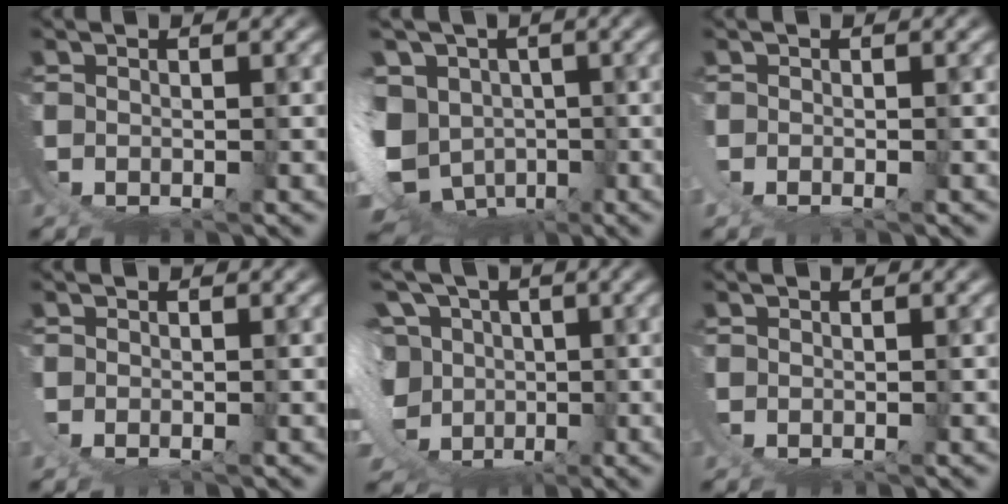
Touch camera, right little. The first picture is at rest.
{"total": 12.6, "force": [-2.5, 10.8, 5.9], "torque": [-0.159, -0.061, -0.029]}
{"total": 0.7, "force": [-0.3, 0.0, 0.7], "torque": [-0.016, -0.004, -0.003]}
{"total": 0.6, "force": [0.0, 0.0, 0.6], "torque": [-0.015, -0.002, 0.004]}
{"total": 10.8, "force": [-0.2, 8.8, 6.2], "torque": [-0.129, -0.030, -0.004]}
{"total": 0.0}